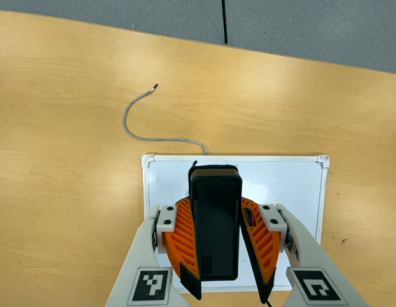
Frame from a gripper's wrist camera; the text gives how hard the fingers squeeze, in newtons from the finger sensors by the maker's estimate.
{"total": 9.8, "left": 9.1, "right": 10.5}